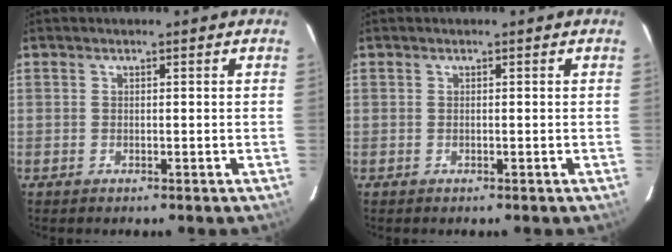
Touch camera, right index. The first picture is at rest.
{"total": 0.0}